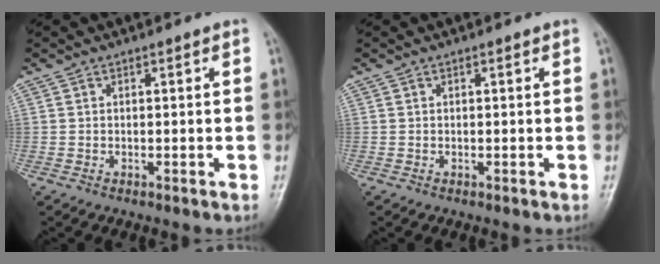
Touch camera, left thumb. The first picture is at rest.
{"total": 0.0}